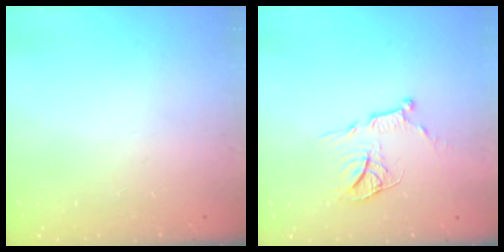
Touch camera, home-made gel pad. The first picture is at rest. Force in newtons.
{"total": 12.1, "press": 12.1, "slide": 0.9}